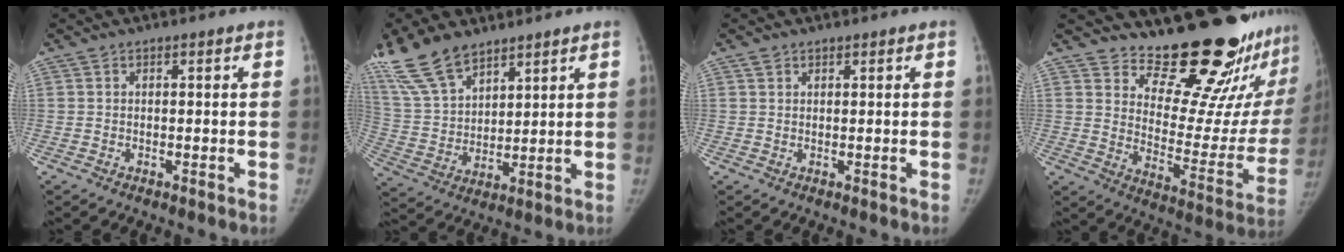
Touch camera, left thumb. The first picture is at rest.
{"total": 14.3, "force": [10.6, 6.5, 7.0], "torque": [-0.125, -0.032, 0.219]}
{"total": 1.0, "force": [0.8, 0.6, 0.3], "torque": [-0.002, 0.000, 0.013]}
{"total": 22.4, "force": [20.1, 5.4, 8.4], "torque": [-0.074, -0.191, 0.270]}